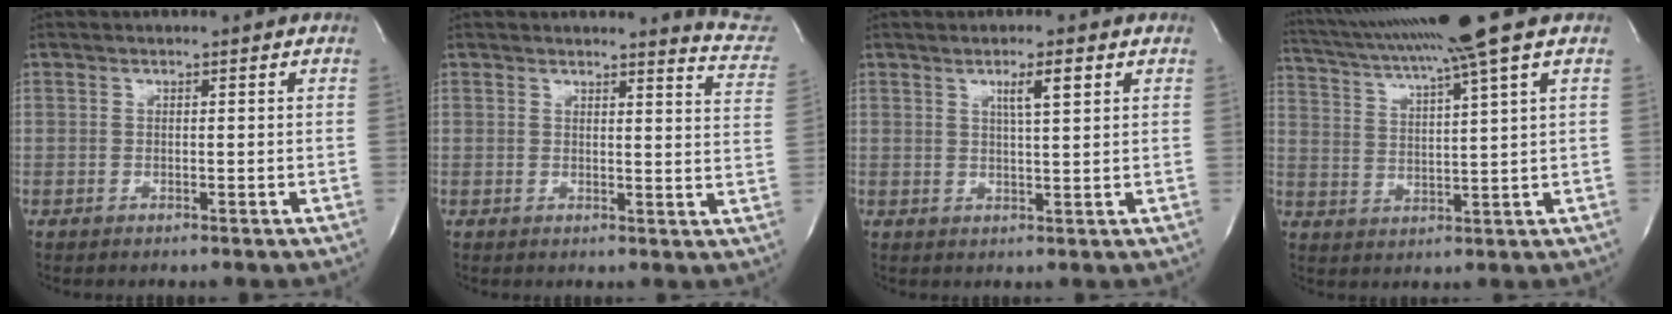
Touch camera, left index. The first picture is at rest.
{"total": 8.6, "force": [8.6, 0.0, 0.5], "torque": [0.007, -0.086, 0.061]}
{"total": 3.3, "force": [1.4, -0.2, 2.9], "torque": [-0.052, -0.007, 0.024]}
{"total": 14.6, "force": [11.3, -2.2, 9.0], "torque": [-0.168, 0.001, 0.176]}